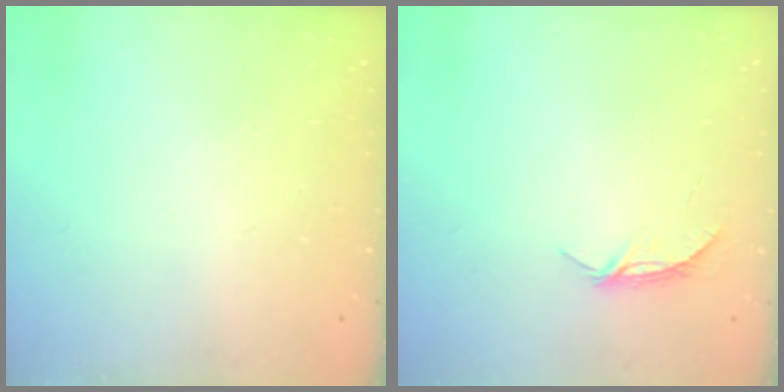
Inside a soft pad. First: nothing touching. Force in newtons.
{"total": 5.2, "press": 5.2, "slide": 0.4}